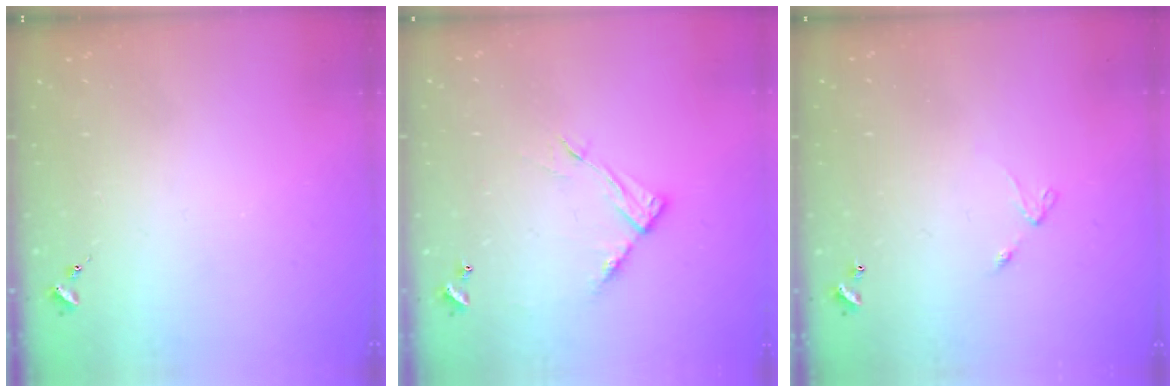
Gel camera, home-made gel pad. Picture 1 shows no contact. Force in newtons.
{"total": 10.0, "press": 10.0, "slide": 0.5}
{"total": 4.2, "press": 4.2, "slide": 0.4}